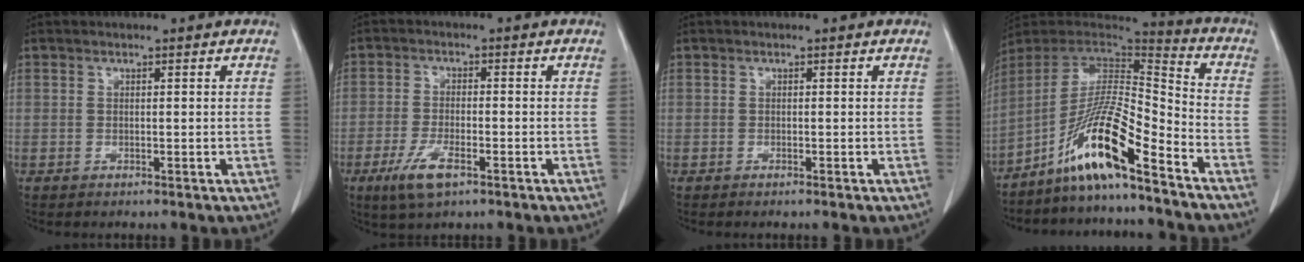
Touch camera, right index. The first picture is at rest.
{"total": 5.8, "force": [-3.2, 1.8, 4.5], "torque": [-0.096, -0.009, -0.057]}
{"total": 0.7, "force": [-0.6, -0.1, 0.3], "torque": [-0.007, -0.001, -0.009]}
{"total": 14.1, "force": [-9.5, 0.4, 10.4], "torque": [-0.192, 0.005, -0.176]}